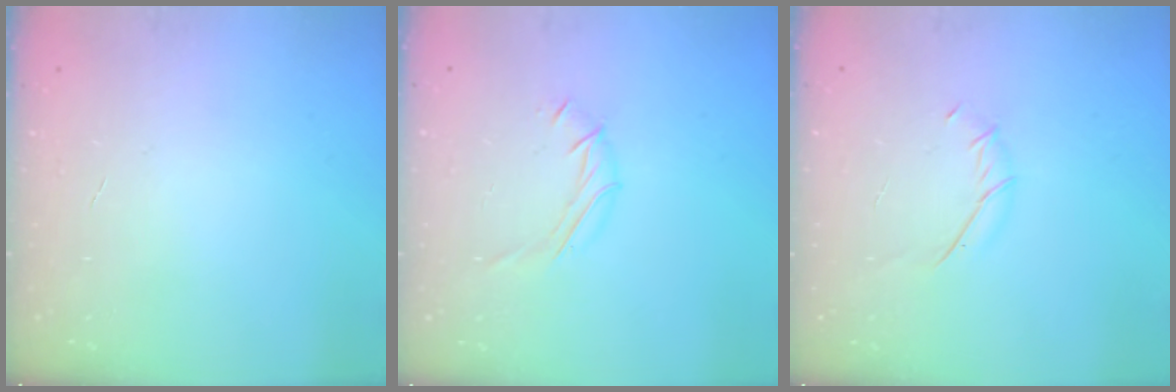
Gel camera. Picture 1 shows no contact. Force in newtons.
{"total": 6.3, "press": 6.3, "slide": 0.6}
{"total": 5.9, "press": 5.7, "slide": 1.4}